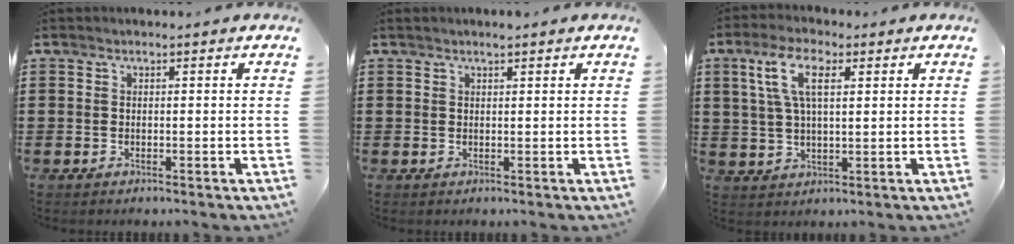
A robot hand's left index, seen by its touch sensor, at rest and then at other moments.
{"total": 1.3, "force": [1.0, 0.1, 0.8], "torque": [-0.017, 0.000, 0.018]}
{"total": 7.3, "force": [2.9, 3.0, 6.1], "torque": [-0.129, 0.012, 0.049]}